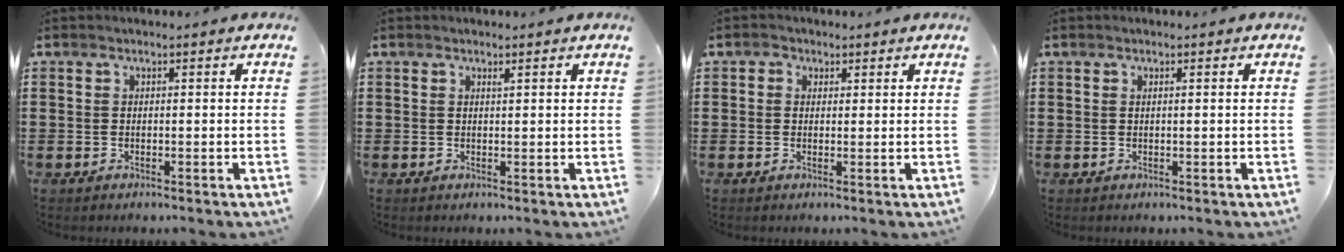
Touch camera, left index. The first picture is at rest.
{"total": 0.7, "force": [0.6, 0.0, 0.3], "torque": [-0.009, -0.003, 0.012]}
{"total": 1.3, "force": [0.5, 1.1, 0.1], "torque": [-0.005, 0.007, 0.009]}
{"total": 0.6, "force": [0.2, -0.2, 0.6], "torque": [-0.010, -0.004, 0.004]}